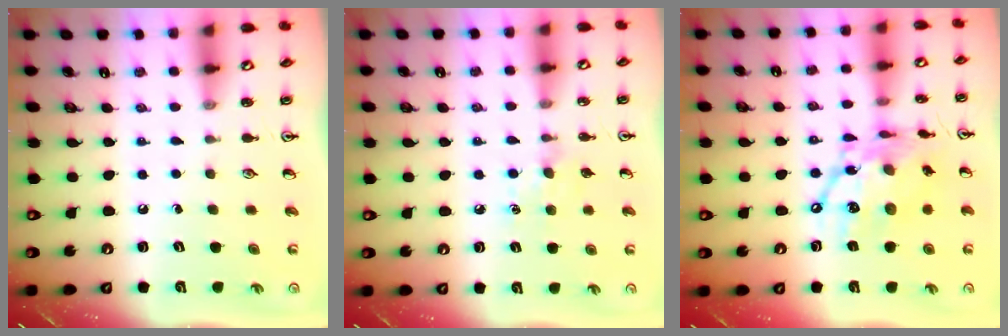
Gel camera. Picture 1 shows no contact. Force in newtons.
{"total": 5.2, "press": 5.1, "slide": 0.9}
{"total": 17.9, "press": 17.8, "slide": 1.8}